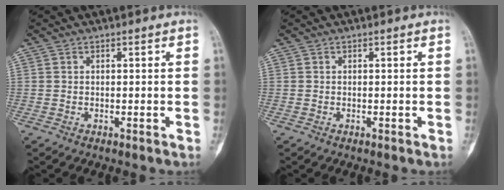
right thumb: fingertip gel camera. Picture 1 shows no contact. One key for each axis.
{"total": 0.0}